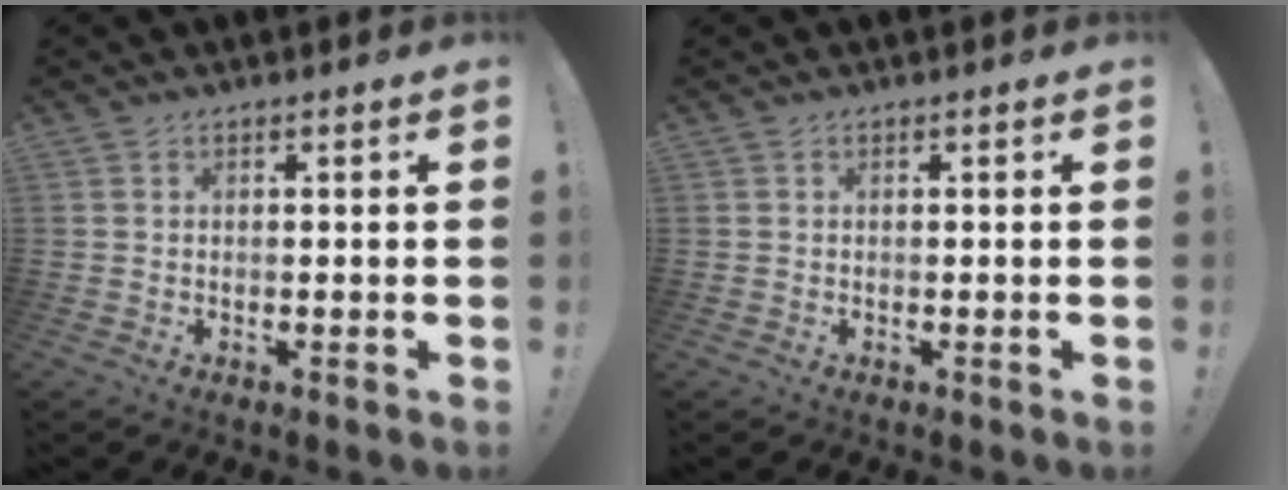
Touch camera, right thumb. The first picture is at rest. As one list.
[{"total": 0.0}]